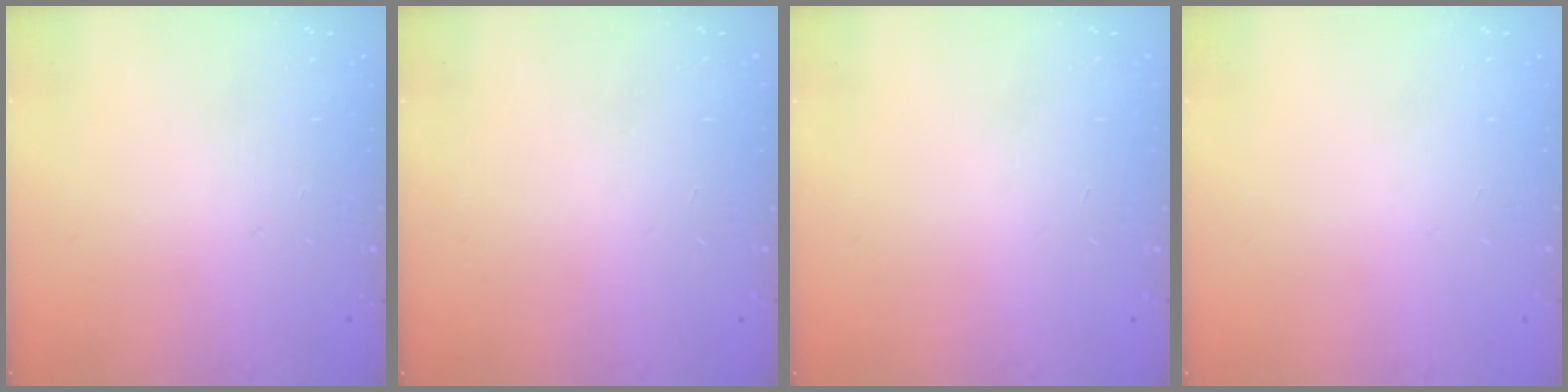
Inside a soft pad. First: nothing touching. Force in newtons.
{"total": 0.0}
{"total": 0.0}
{"total": 0.0}